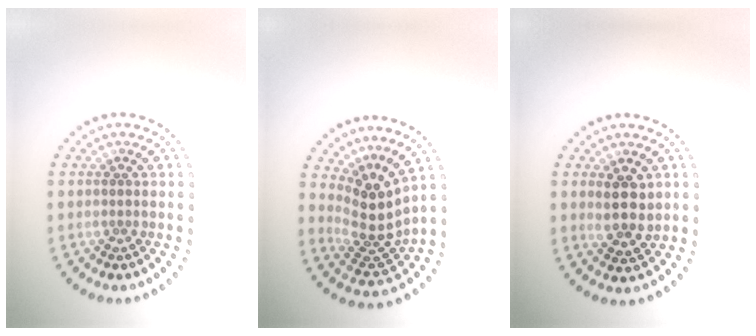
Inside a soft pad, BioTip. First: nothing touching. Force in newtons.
{"total": 4.1, "press": 2.8, "slide": 3.0}
{"total": 2.9, "press": 2.7, "slide": 1.0}